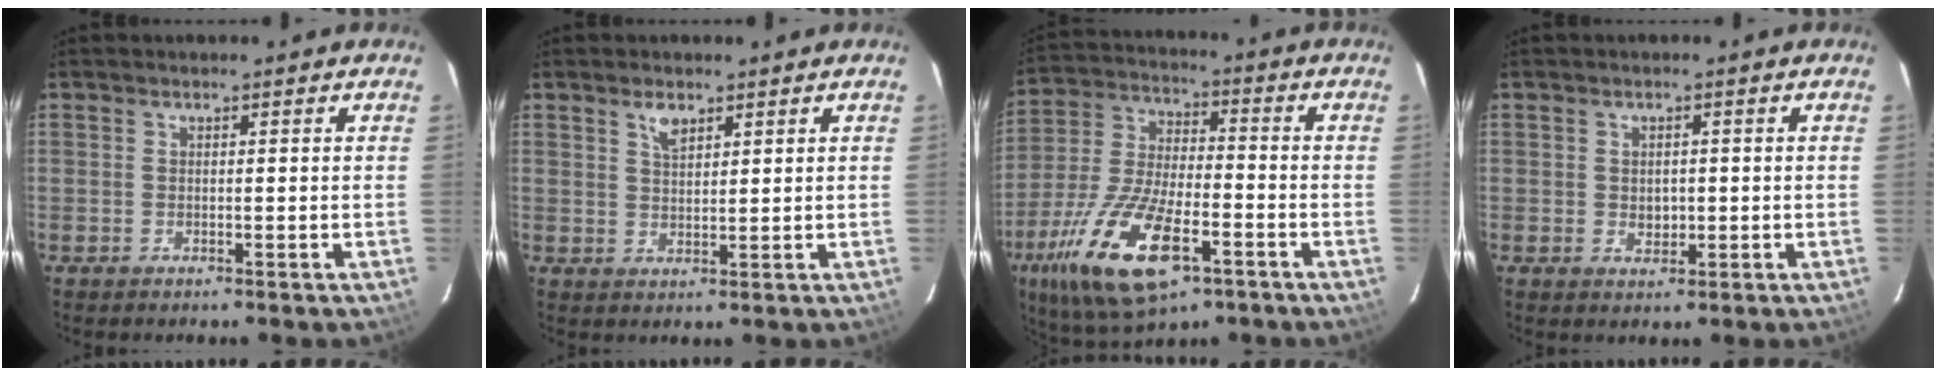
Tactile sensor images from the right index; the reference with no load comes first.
{"total": 3.0, "force": [2.0, 1.3, 1.8], "torque": [-0.033, 0.004, 0.037]}
{"total": 20.0, "force": [-9.8, 7.6, 15.7], "torque": [-0.332, -0.041, -0.178]}
{"total": 2.4, "force": [-0.2, 1.9, 1.5], "torque": [-0.022, 0.001, 0.000]}